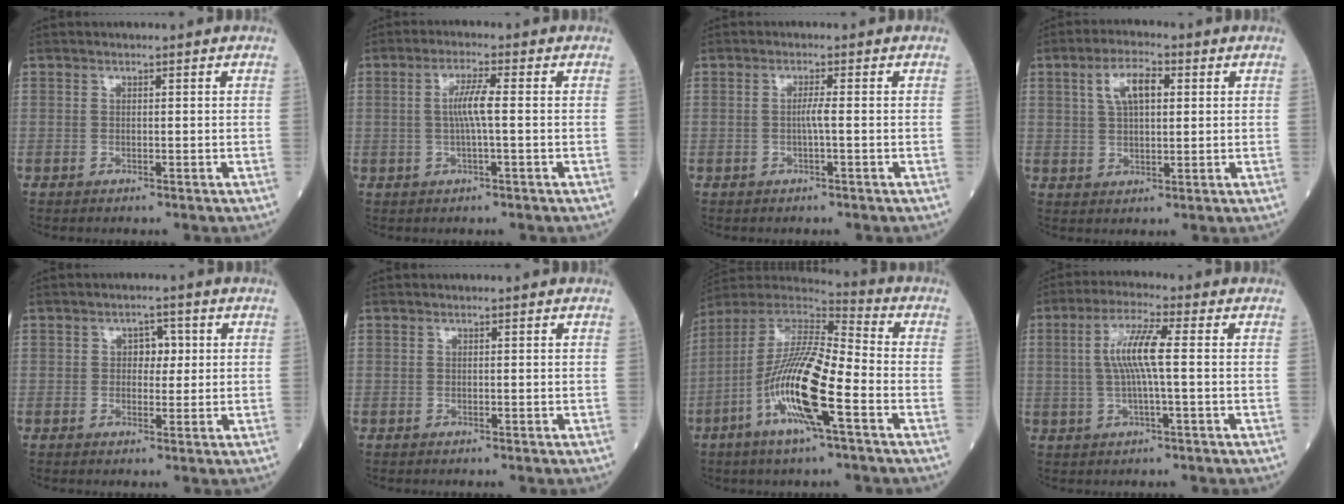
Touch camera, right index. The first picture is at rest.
{"total": 4.1, "force": [0.1, 0.3, 4.1], "torque": [-0.080, 0.008, 0.003]}
{"total": 1.6, "force": [-0.3, -0.3, 1.5], "torque": [-0.029, 0.000, -0.006]}
{"total": 6.3, "force": [2.1, 2.5, 5.4], "torque": [-0.105, 0.014, 0.042]}
{"total": 2.9, "force": [0.5, 2.0, 2.1], "torque": [-0.021, 0.008, 0.005]}
{"total": 0.0}
{"total": 16.6, "force": [-5.9, 2.1, 15.3], "torque": [-0.310, -0.008, -0.115]}
{"total": 7.0, "force": [0.5, 0.3, 7.0], "torque": [-0.142, 0.009, 0.007]}